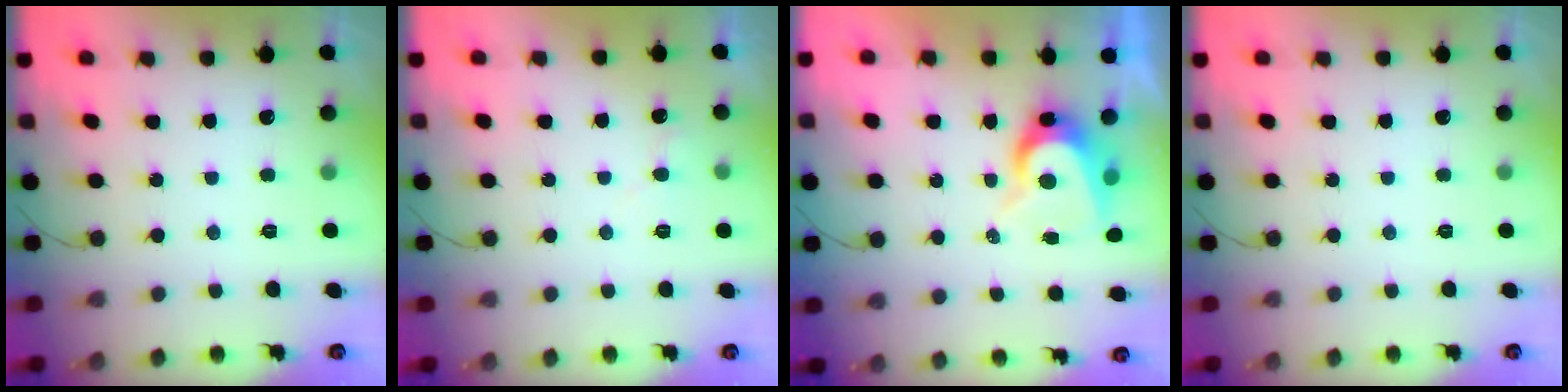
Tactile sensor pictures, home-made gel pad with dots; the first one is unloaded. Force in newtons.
{"total": 4.9, "press": 4.8, "slide": 0.5}
{"total": 7.7, "press": 7.7, "slide": 0.4}
{"total": 0.0}